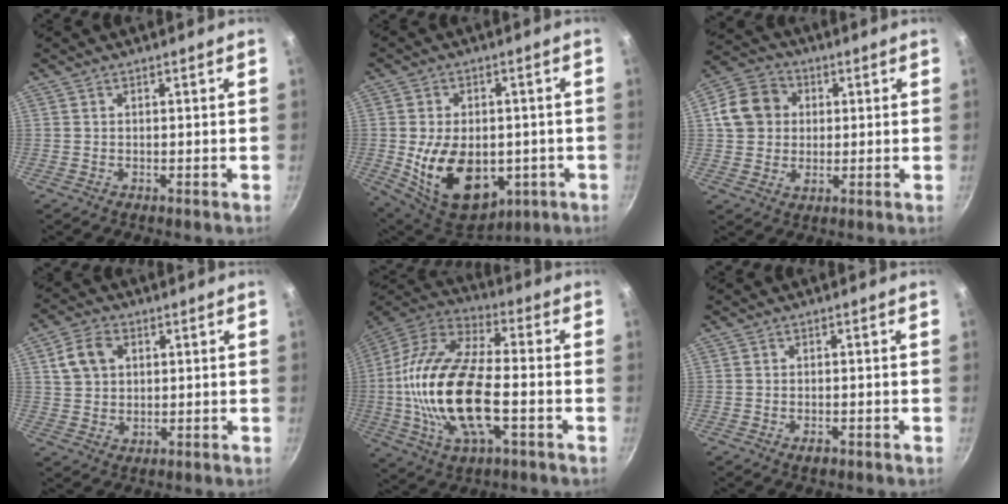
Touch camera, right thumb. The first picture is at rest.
{"total": 18.1, "force": [-3.2, 12.1, 13.1], "torque": [-0.196, -0.006, -0.028]}
{"total": 10.5, "force": [2.0, 9.0, 5.1], "torque": [-0.068, 0.009, 0.022]}
{"total": 7.6, "force": [2.4, 5.7, 4.4], "torque": [-0.072, 0.000, 0.042]}
{"total": 23.4, "force": [-3.6, 10.6, 20.5], "torque": [-0.405, 0.025, -0.079]}
{"total": 1.8, "force": [-0.9, 0.9, 1.2], "torque": [-0.020, 0.002, -0.016]}